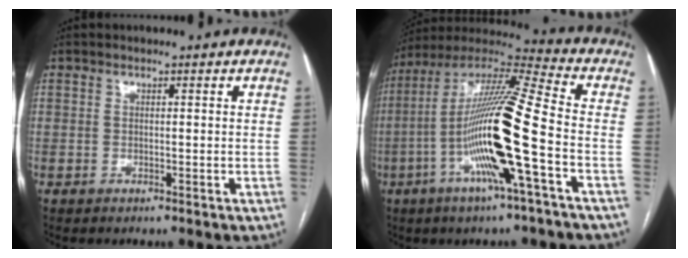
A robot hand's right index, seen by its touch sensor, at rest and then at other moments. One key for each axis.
{"total": 18.8, "fx": -5.0, "fy": -0.1, "fz": 18.1, "tx": -0.352, "ty": -0.004, "tz": -0.104}